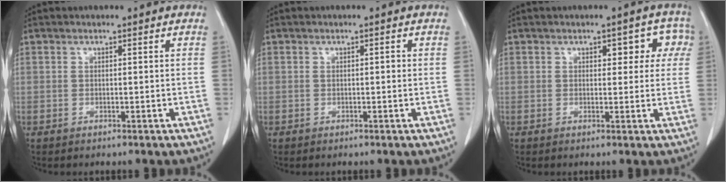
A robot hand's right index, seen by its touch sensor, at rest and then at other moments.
{"total": 0.9, "force": [0.1, 0.3, 0.8], "torque": [-0.013, 0.003, 0.003]}
{"total": 4.8, "force": [1.6, 2.9, 3.4], "torque": [-0.018, 0.021, 0.014]}